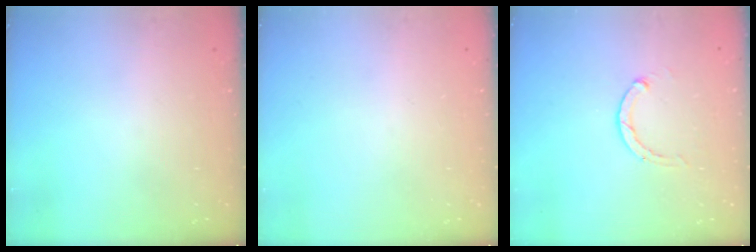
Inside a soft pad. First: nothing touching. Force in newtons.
{"total": 0.0}
{"total": 2.8, "press": 2.8, "slide": 0.5}